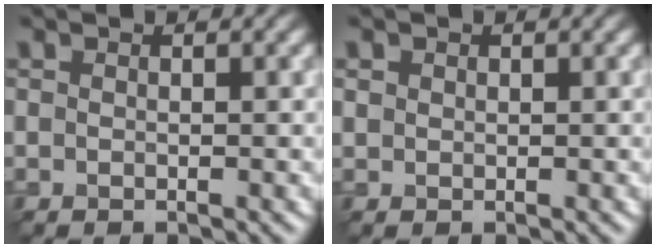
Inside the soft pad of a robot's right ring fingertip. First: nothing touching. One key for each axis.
{"total": 0.6, "fx": 0.3, "fy": 0.6, "fz": 0.1, "tx": -0.001, "ty": -0.002, "tz": 0.006}